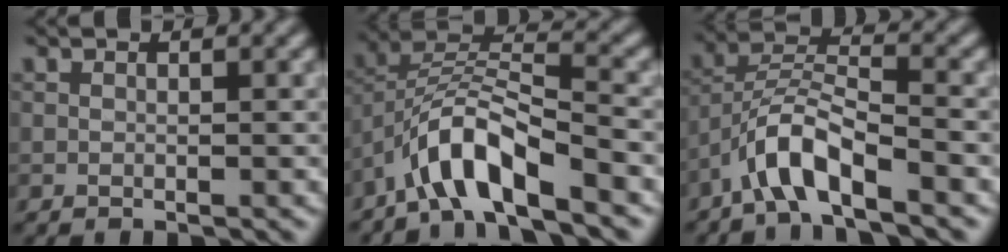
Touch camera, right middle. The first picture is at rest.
{"total": 6.8, "force": [-4.6, 1.8, 4.8], "torque": [-0.085, 0.010, -0.089]}
{"total": 5.1, "force": [-3.6, 1.2, 3.5], "torque": [-0.064, 0.011, -0.070]}